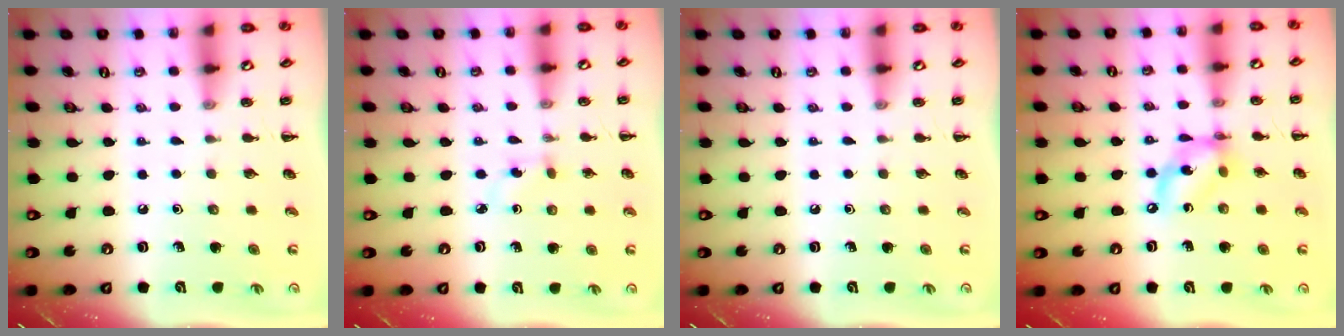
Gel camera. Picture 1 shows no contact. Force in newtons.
{"total": 2.8, "press": 2.5, "slide": 1.2}
{"total": 0.0}
{"total": 10.3, "press": 10.0, "slide": 2.5}